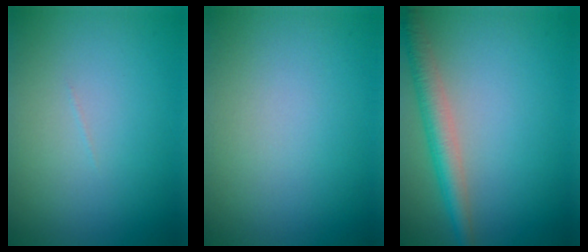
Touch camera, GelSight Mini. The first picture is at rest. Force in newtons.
{"total": 0.0}
{"total": 3.9, "press": 3.9, "slide": 0.1}